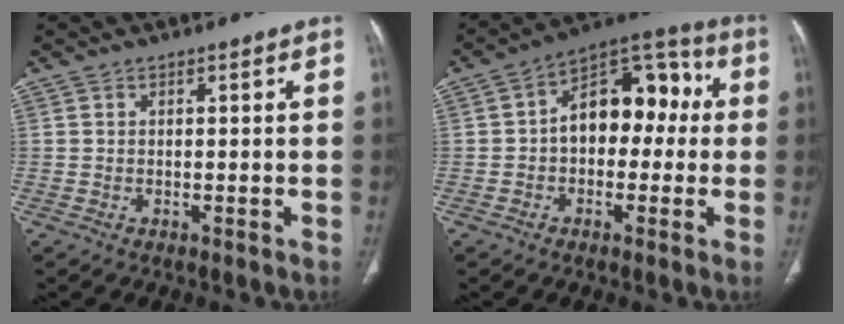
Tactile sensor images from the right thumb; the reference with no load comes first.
{"total": 14.1, "force": [0.6, 9.1, 10.8], "torque": [-0.115, 0.049, -0.005]}